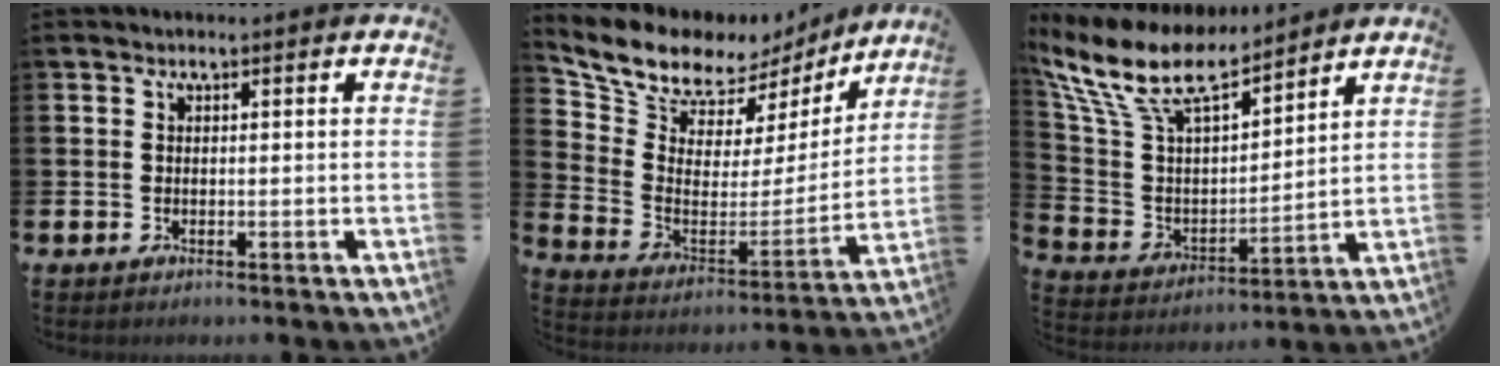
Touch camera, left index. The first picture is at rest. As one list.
[{"total": 9.8, "force": [8.7, 4.2, 1.8], "torque": [-0.087, -0.062, 0.151]}, {"total": 11.4, "force": [9.4, 3.7, 5.2], "torque": [-0.146, -0.055, 0.166]}]